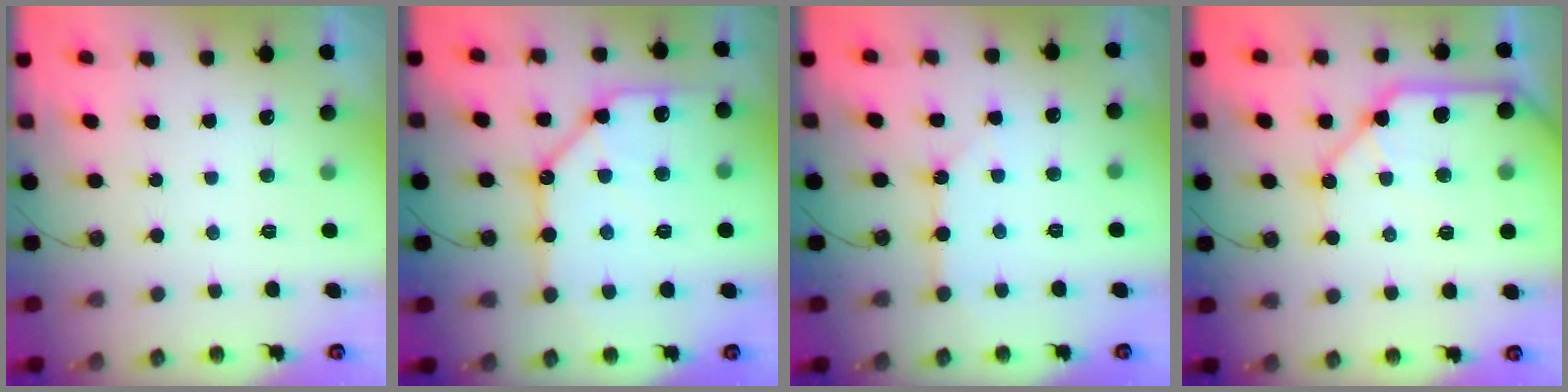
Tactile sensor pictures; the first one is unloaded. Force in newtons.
{"total": 15.7, "press": 15.6, "slide": 1.7}
{"total": 3.4, "press": 3.4, "slide": 0.1}
{"total": 14.0, "press": 13.9, "slide": 1.7}